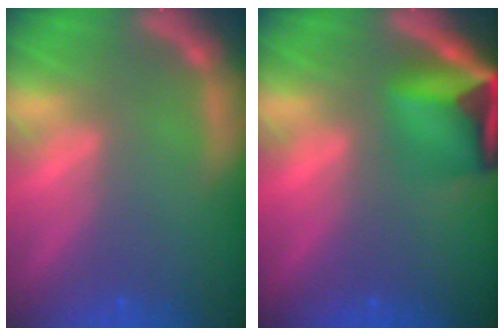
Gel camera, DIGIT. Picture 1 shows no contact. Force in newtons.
{"total": 8.1}